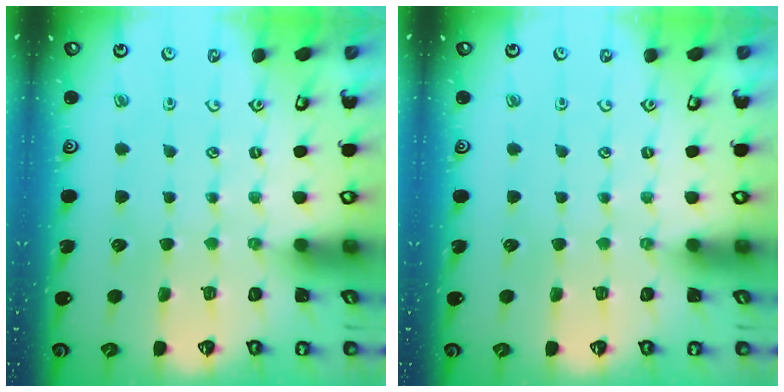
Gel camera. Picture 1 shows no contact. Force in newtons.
{"total": 0.0}